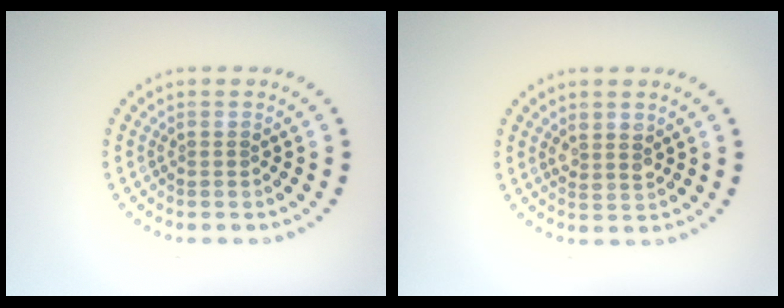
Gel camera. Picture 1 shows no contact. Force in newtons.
{"total": 1.6, "press": 1.4, "slide": 0.8}